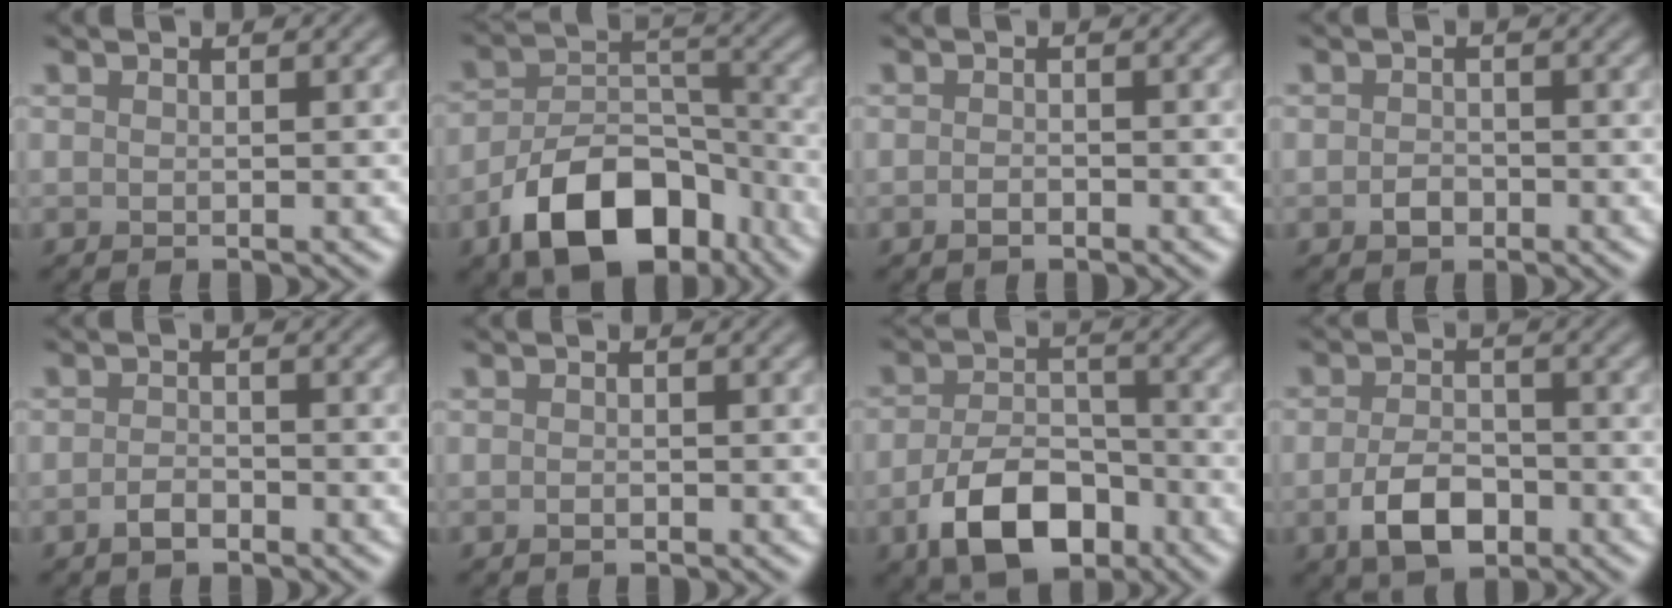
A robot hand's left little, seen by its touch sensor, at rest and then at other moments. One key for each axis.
{"total": 10.0, "fx": -5.7, "fy": 5.6, "fz": 5.9, "tx": -0.102, "ty": -0.004, "tz": -0.097}
{"total": 1.0, "fx": -0.7, "fy": 0.4, "fz": 0.5, "tx": -0.010, "ty": 0.000, "tz": -0.016}
{"total": 1.4, "fx": -0.8, "fy": 1.0, "fz": 0.7, "tx": -0.011, "ty": -0.001, "tz": -0.021}
{"total": 1.6, "fx": -1.2, "fy": 0.7, "fz": 0.8, "tx": -0.016, "ty": 0.002, "tz": -0.026}
{"total": 0.6, "fx": -0.5, "fy": 0.3, "fz": 0.3, "tx": -0.006, "ty": -0.001, "tz": -0.011}
{"total": 7.3, "fx": -3.8, "fy": 4.1, "fz": 4.7, "tx": -0.084, "ty": -0.008, "tz": -0.066}
{"total": 4.7, "fx": -2.1, "fy": 2.7, "fz": 3.3, "tx": -0.063, "ty": -0.003, "tz": -0.042}